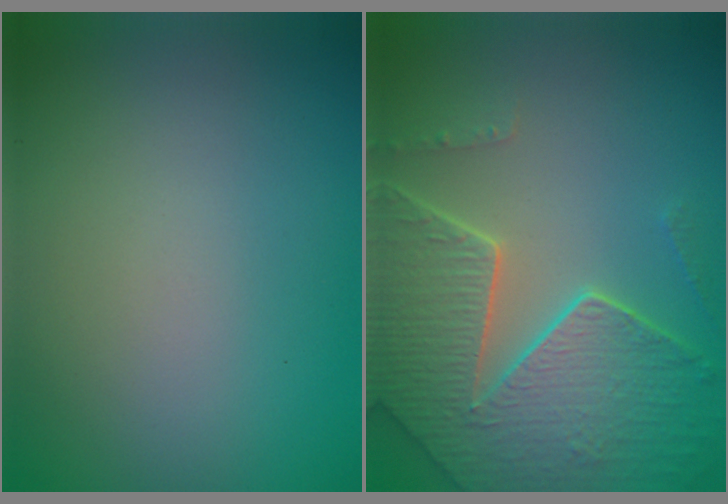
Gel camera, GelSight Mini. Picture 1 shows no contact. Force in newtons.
{"total": 7.9, "press": 5.6, "slide": 5.6}